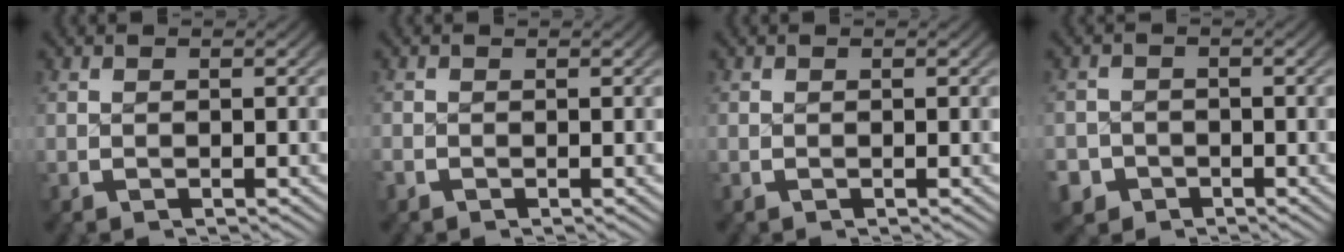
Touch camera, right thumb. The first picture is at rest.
{"total": 0.7, "force": [-0.3, 0.6, 0.0], "torque": [-0.003, -0.004, -0.008]}
{"total": 0.0}
{"total": 4.4, "force": [-2.8, 3.3, 0.5], "torque": [-0.013, -0.024, -0.043]}